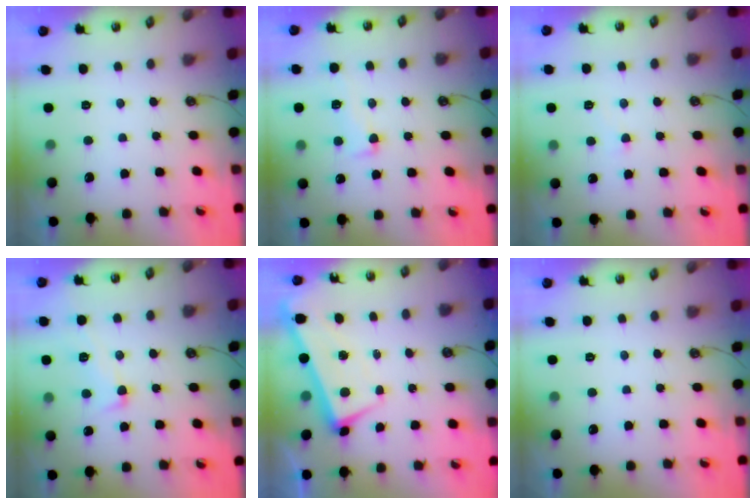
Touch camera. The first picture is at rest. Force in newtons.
{"total": 2.2, "press": 1.5, "slide": 1.6}
{"total": 4.4, "press": 4.4, "slide": 0.2}
{"total": 2.1, "press": 1.8, "slide": 1.1}
{"total": 1.5, "press": 0.4, "slide": 1.5}
{"total": 0.0}